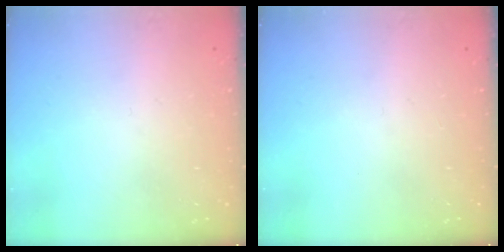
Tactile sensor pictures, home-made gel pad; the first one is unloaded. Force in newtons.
{"total": 0.0}